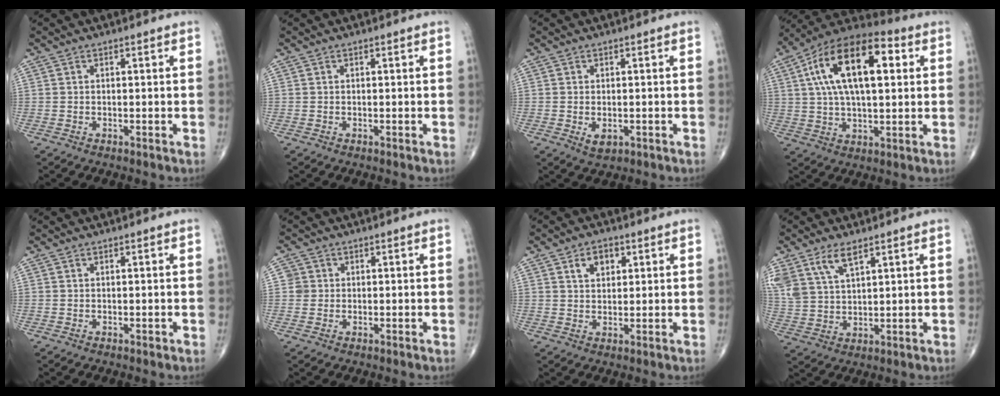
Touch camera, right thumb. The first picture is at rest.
{"total": 0.0}
{"total": 2.6, "force": [-0.6, 1.6, 1.9], "torque": [-0.026, -0.002, -0.003]}
{"total": 20.0, "force": [5.0, 9.4, 16.9], "torque": [-0.281, 0.020, 0.074]}
{"total": 0.0}
{"total": 2.1, "force": [0.2, 2.1, 0.1], "torque": [0.014, 0.005, 0.000]}
{"total": 4.6, "force": [2.1, 3.0, 2.8], "torque": [-0.030, -0.006, 0.033]}
{"total": 8.7, "force": [5.4, 3.9, 5.6], "torque": [-0.116, -0.013, 0.118]}